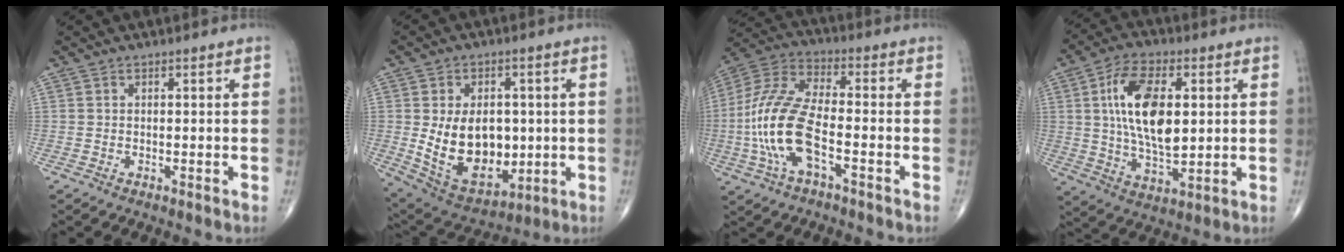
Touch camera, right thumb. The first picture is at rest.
{"total": 16.5, "force": [-0.3, 11.0, 12.3], "torque": [-0.164, -0.009, 0.026]}
{"total": 15.8, "force": [-4.0, 6.4, 13.8], "torque": [-0.306, 0.031, -0.079]}
{"total": 15.8, "force": [2.8, 7.7, 13.5], "torque": [-0.235, -0.009, 0.050]}